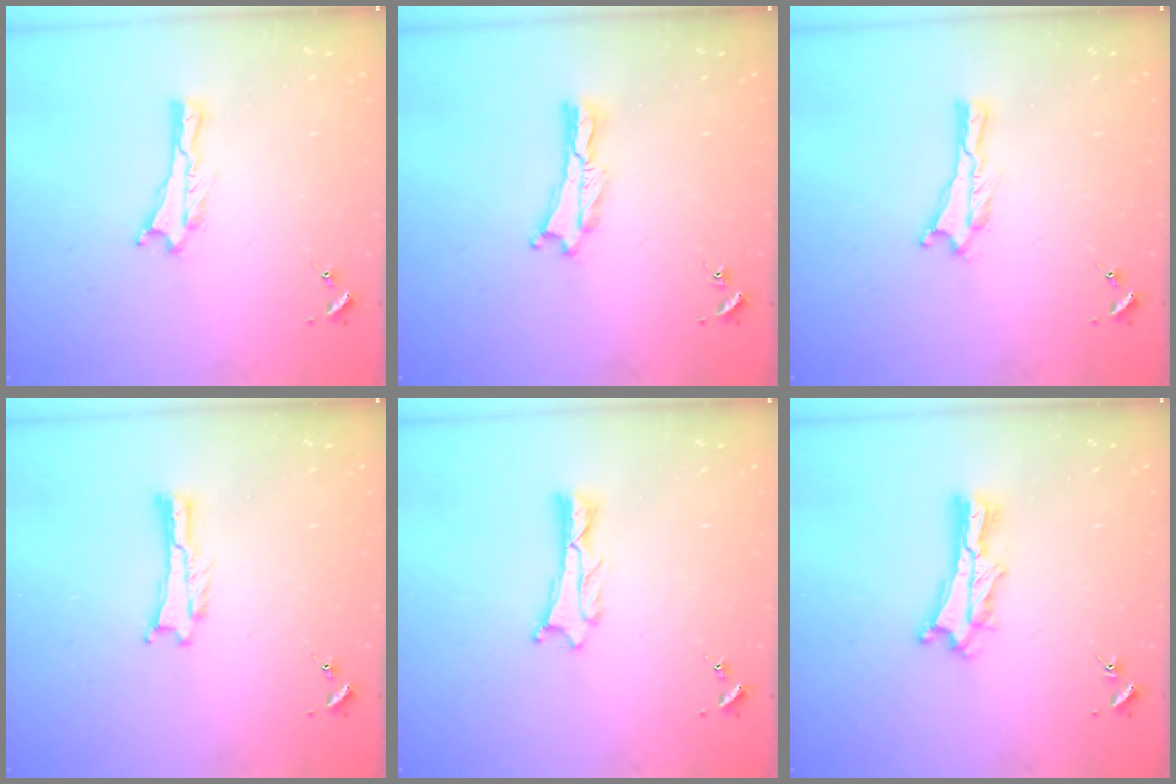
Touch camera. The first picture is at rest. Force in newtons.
{"total": 0.0}
{"total": 0.0}
{"total": 0.0}
{"total": 1.3, "press": 1.2, "slide": 0.1}
{"total": 3.5, "press": 3.5, "slide": 0.3}